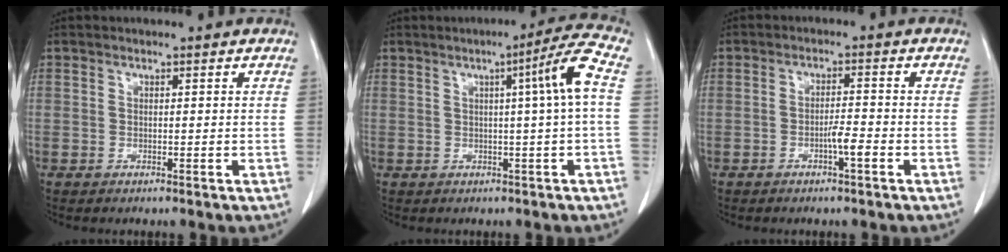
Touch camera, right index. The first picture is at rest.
{"total": 6.8, "force": [0.8, -1.4, 6.6], "torque": [-0.095, 0.010, 0.015]}
{"total": 3.1, "force": [-1.3, 0.2, 2.8], "torque": [-0.045, 0.002, -0.024]}